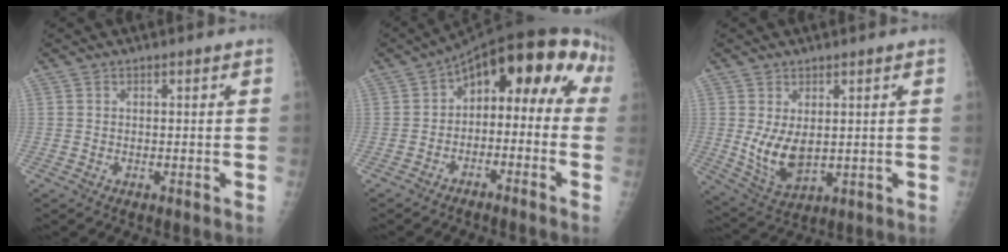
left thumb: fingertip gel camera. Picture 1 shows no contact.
{"total": 13.4, "force": [-0.5, 7.9, 10.8], "torque": [-0.101, 0.067, -0.018]}
{"total": 7.7, "force": [0.6, 4.4, 6.3], "torque": [-0.107, -0.016, 0.030]}